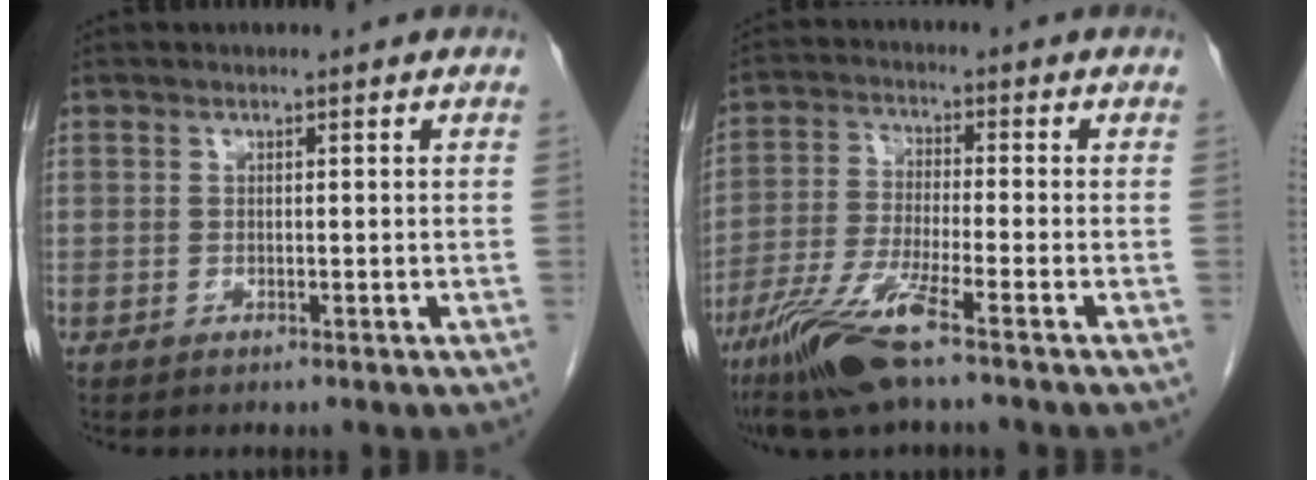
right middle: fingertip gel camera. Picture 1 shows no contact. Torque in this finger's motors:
{"motor_torque": [1.20, -0.94, 0.50, 0.16]}